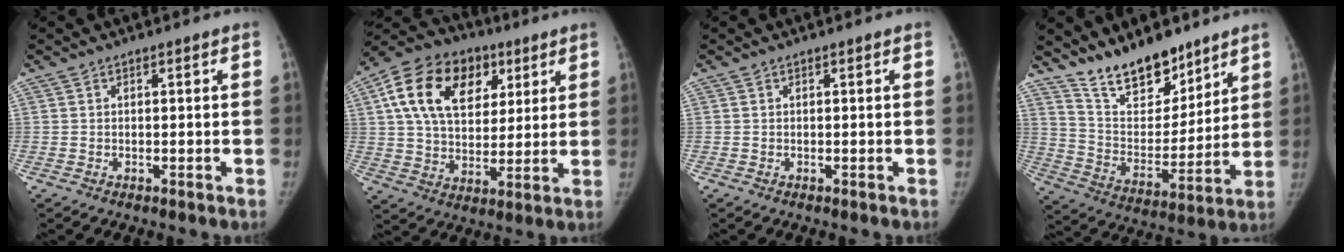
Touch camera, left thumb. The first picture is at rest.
{"total": 20.4, "force": [7.4, 13.9, 12.9], "torque": [-0.210, 0.005, 0.122]}
{"total": 0.0}
{"total": 15.4, "force": [12.4, 6.3, 6.5], "torque": [-0.065, -0.084, 0.226]}